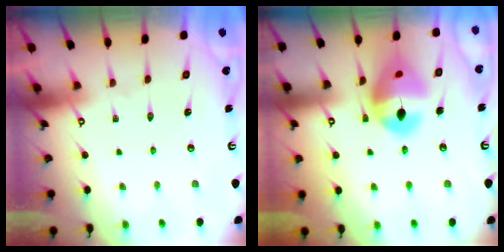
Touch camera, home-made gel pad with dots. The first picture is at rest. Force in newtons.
{"total": 14.6, "press": 14.5, "slide": 1.6}